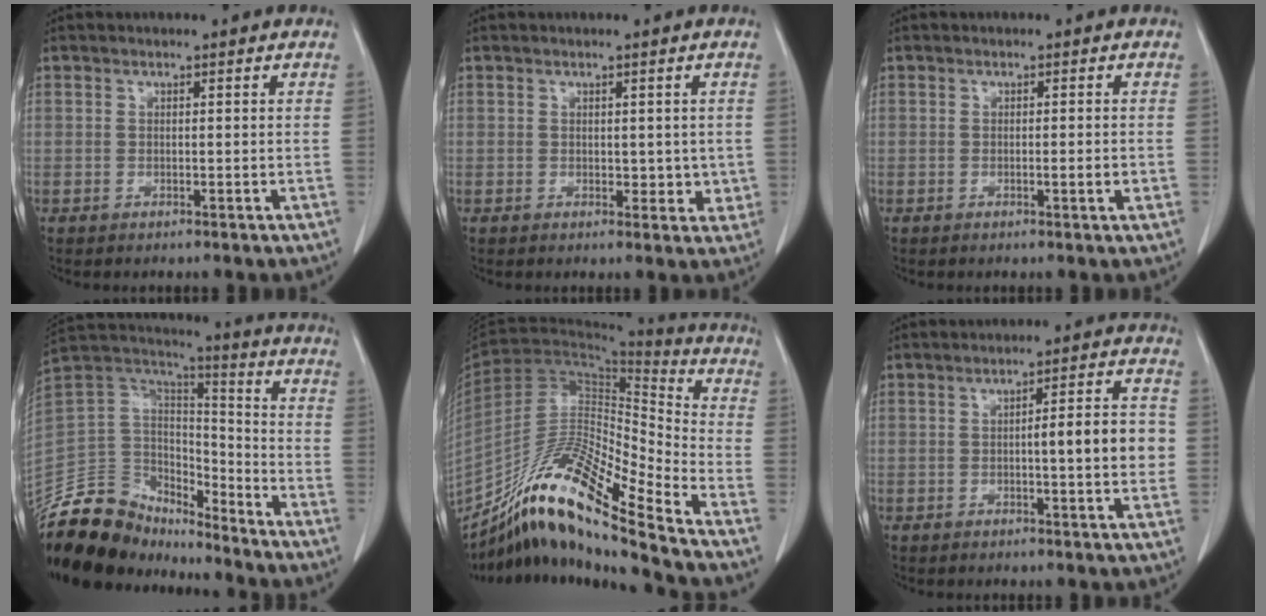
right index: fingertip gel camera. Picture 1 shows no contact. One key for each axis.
{"total": 2.9, "fx": 0.2, "fy": 2.0, "fz": 2.0, "tx": -0.013, "ty": -0.004, "tz": 0.007}
{"total": 1.7, "fx": -0.4, "fy": 0.1, "fz": 1.6, "tx": -0.023, "ty": -0.002, "tz": -0.005}
{"total": 16.8, "fx": -14.7, "fy": 6.7, "fz": 4.6, "tx": -0.078, "ty": 0.053, "tz": -0.273}
{"total": 18.4, "fx": -14.2, "fy": -0.1, "fz": 11.6, "tx": -0.213, "ty": 0.005, "tz": -0.263}
{"total": 7.4, "fx": -0.3, "fy": 1.0, "fz": 7.4, "tx": -0.100, "ty": 0.015, "tz": -0.005}